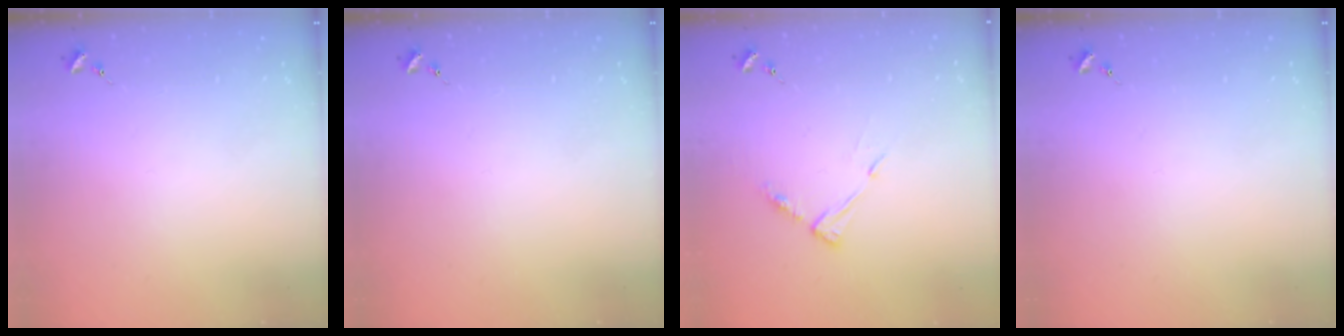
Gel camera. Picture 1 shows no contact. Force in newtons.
{"total": 0.0}
{"total": 6.8, "press": 6.8, "slide": 0.5}
{"total": 0.0}